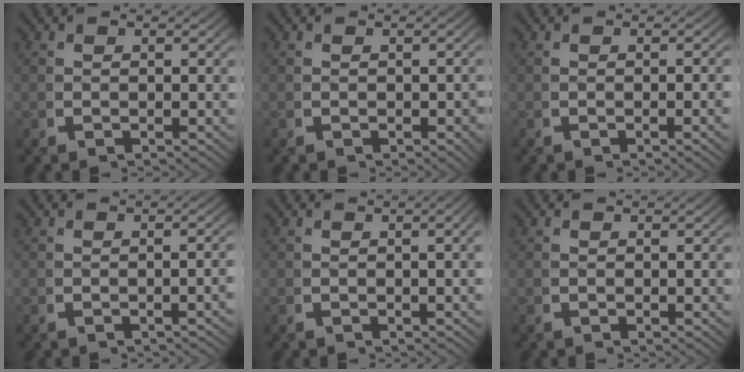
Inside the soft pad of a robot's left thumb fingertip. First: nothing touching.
{"total": 0.8, "force": [-0.3, 0.4, 0.6], "torque": [-0.002, -0.003, -0.006]}
{"total": 1.2, "force": [-0.3, 0.0, 1.2], "torque": [-0.020, 0.007, -0.007]}
{"total": 1.5, "force": [-0.6, 0.1, 1.3], "torque": [-0.018, 0.005, -0.009]}
{"total": 1.5, "force": [-0.1, 0.2, 1.5], "torque": [-0.023, 0.006, -0.001]}
{"total": 0.0}